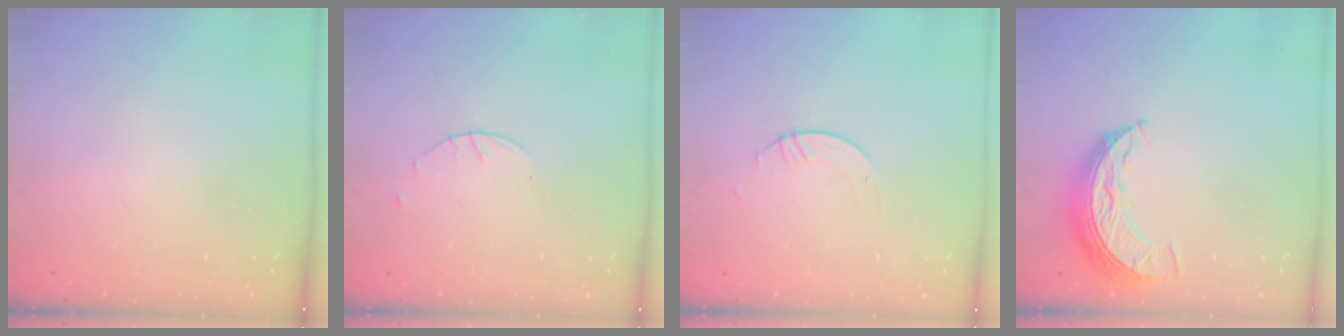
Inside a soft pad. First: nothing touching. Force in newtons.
{"total": 1.7, "press": 1.7, "slide": 0.3}
{"total": 1.1, "press": 1.1, "slide": 0.1}
{"total": 9.5, "press": 9.5, "slide": 0.5}